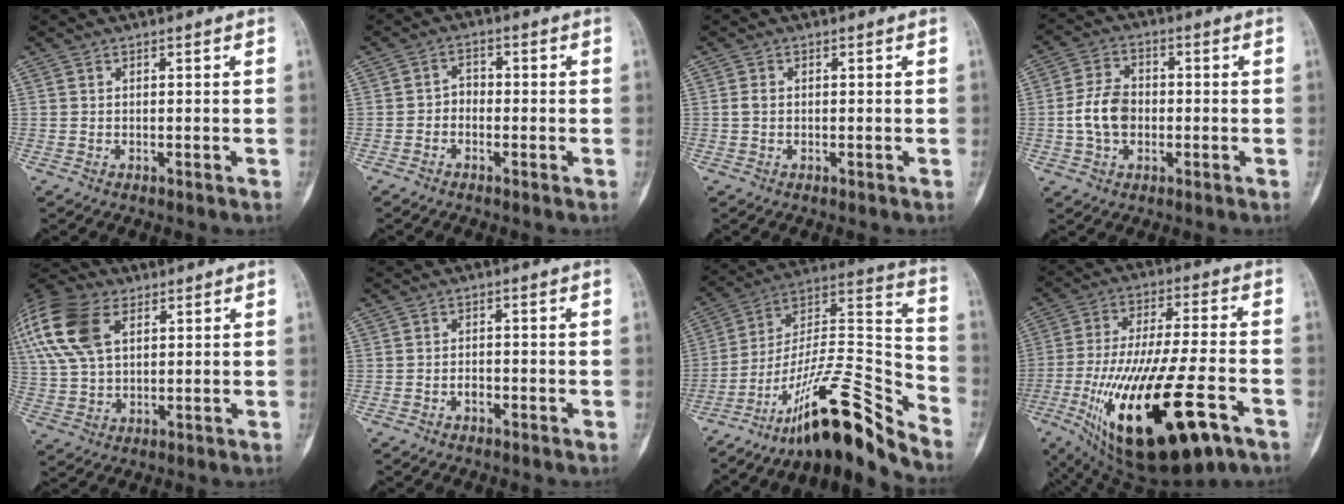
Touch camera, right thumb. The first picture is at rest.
{"total": 2.6, "force": [-1.0, 2.0, 1.3], "torque": [-0.006, 0.017, -0.027]}
{"total": 0.9, "force": [0.0, 0.7, 0.6], "torque": [-0.011, 0.002, -0.001]}
{"total": 7.9, "force": [-1.0, 5.6, 5.4], "torque": [-0.091, 0.017, -0.024]}
{"total": 19.0, "force": [7.7, 11.4, 13.0], "torque": [-0.305, 0.017, 0.144]}
{"total": 1.5, "force": [-0.8, 0.9, 0.8], "torque": [-0.011, 0.006, -0.016]}
{"total": 21.5, "force": [-16.3, 3.7, 13.5], "torque": [-0.211, 0.127, -0.279]}
{"total": 27.6, "force": [-11.3, 9.3, 23.4], "torque": [-0.439, 0.010, -0.172]}